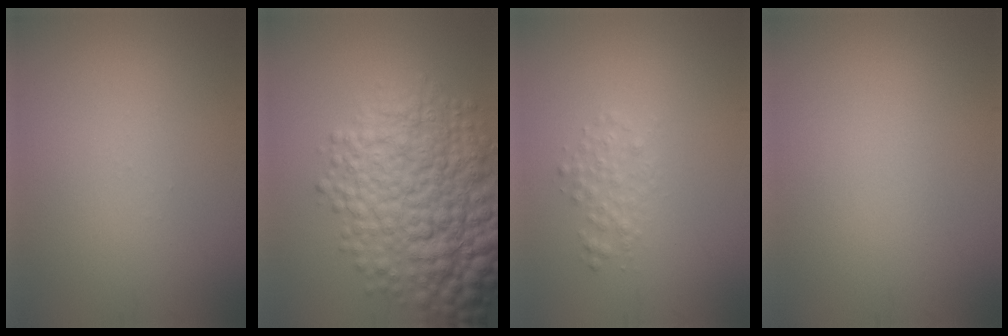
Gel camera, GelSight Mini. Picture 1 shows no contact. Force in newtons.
{"total": 10.9, "press": 10.9, "slide": 0.3}
{"total": 1.6, "press": 1.6, "slide": 0.1}
{"total": 0.0}